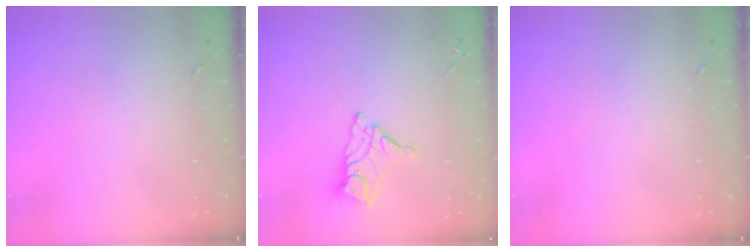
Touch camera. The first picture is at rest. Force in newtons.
{"total": 11.3, "press": 11.2, "slide": 1.1}
{"total": 0.0}